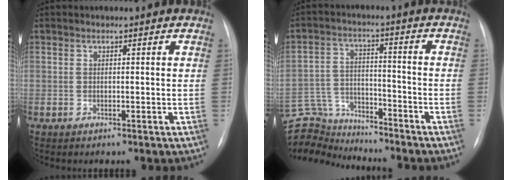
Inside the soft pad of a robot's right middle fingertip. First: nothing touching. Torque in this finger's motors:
{"motor_torque": [0.10, -0.05, -0.19, -0.07]}